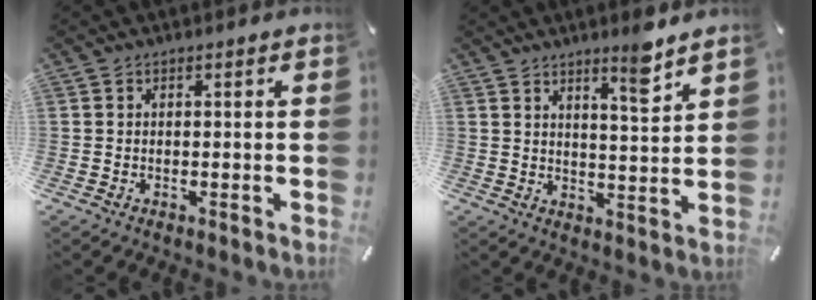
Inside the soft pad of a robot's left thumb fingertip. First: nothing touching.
{"total": 6.9, "force": [5.6, 0.5, 4.0], "torque": [-0.053, -0.043, 0.090]}